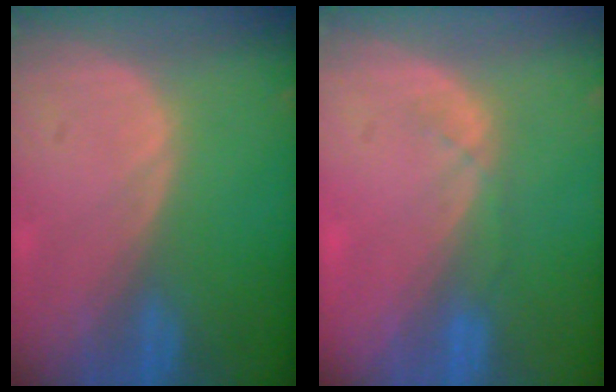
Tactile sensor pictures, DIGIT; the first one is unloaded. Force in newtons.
{"total": 2.1, "press": 1.9, "slide": 0.9}